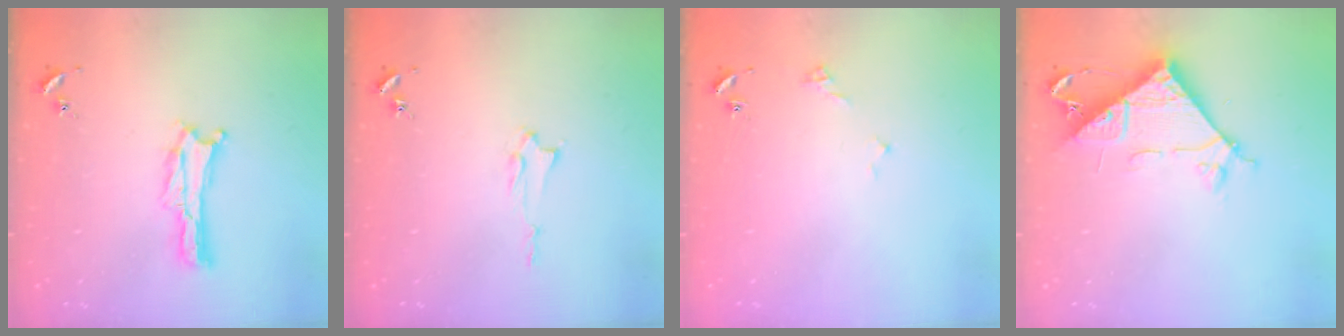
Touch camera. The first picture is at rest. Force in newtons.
{"total": 1.3, "press": 1.3, "slide": 0.2}
{"total": 2.9, "press": 2.9, "slide": 0.3}
{"total": 8.1, "press": 8.1, "slide": 0.9}